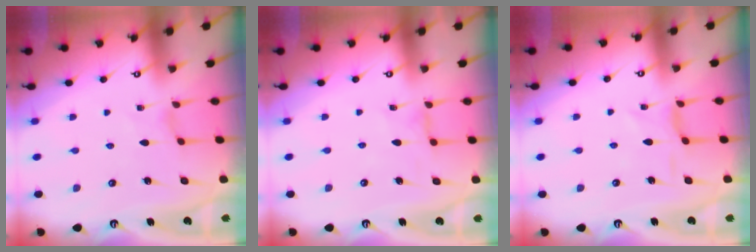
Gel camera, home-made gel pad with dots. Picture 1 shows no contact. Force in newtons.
{"total": 0.6, "press": 0.6, "slide": 0.3}
{"total": 2.1, "press": 2.1, "slide": 0.5}